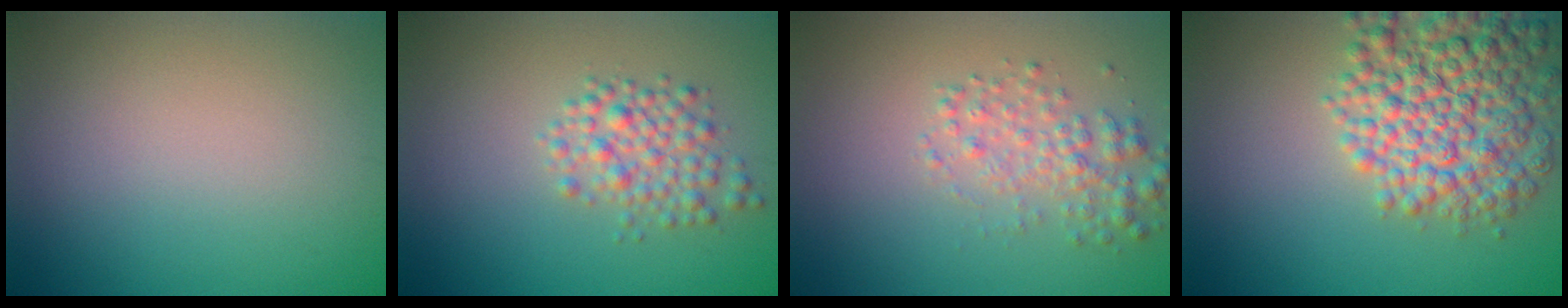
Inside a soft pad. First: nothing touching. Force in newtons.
{"total": 3.0, "press": 3.0, "slide": 0.1}
{"total": 2.7, "press": 2.7, "slide": 0.0}
{"total": 8.4, "press": 8.4, "slide": 0.3}